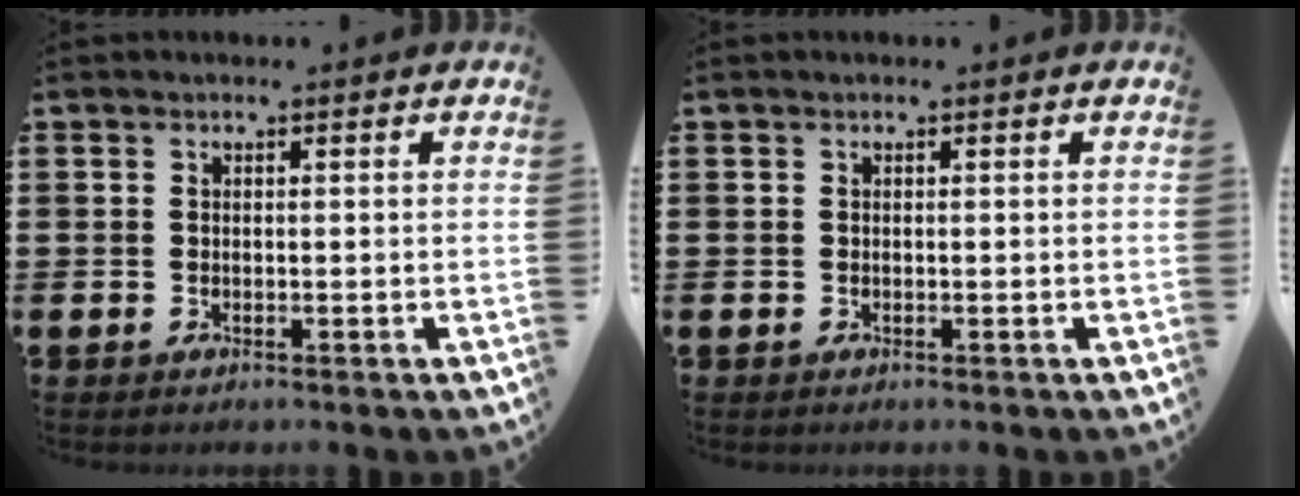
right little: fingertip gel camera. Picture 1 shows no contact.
{"total": 0.0}